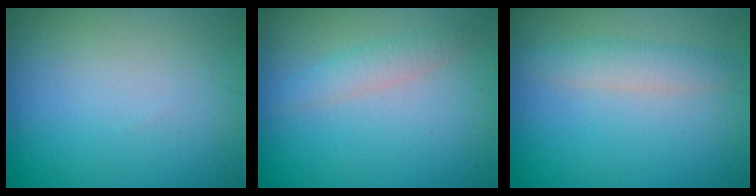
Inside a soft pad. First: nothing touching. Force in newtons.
{"total": 1.9, "press": 1.9, "slide": 0.1}
{"total": 2.2, "press": 2.2, "slide": 0.1}